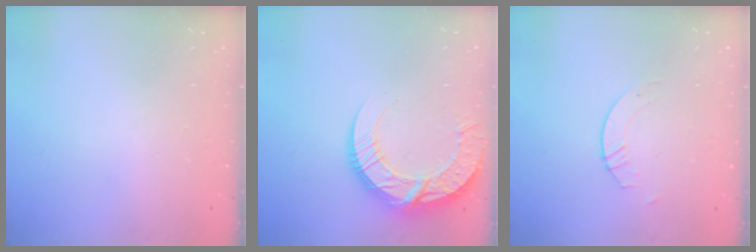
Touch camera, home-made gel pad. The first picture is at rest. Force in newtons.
{"total": 15.3, "press": 15.2, "slide": 1.4}
{"total": 2.6, "press": 2.6, "slide": 0.2}